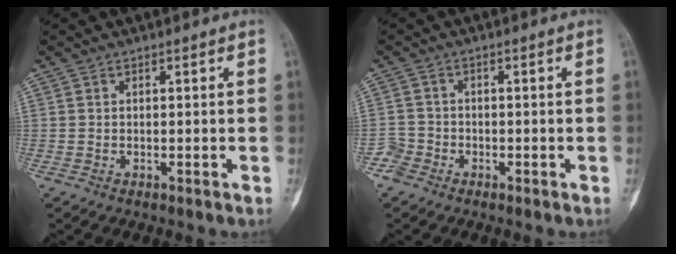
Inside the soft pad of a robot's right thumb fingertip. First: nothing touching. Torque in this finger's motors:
{"motor_torque": [0.66, -0.45, 0.26, -0.13, 0.01]}